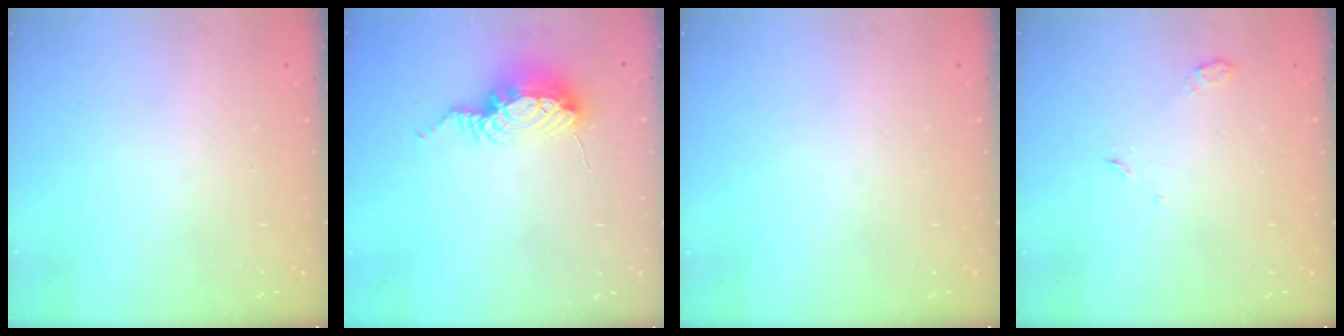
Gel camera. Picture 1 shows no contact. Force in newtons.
{"total": 13.2, "press": 10.7, "slide": 7.8}
{"total": 0.0}
{"total": 3.3, "press": 3.3, "slide": 0.6}